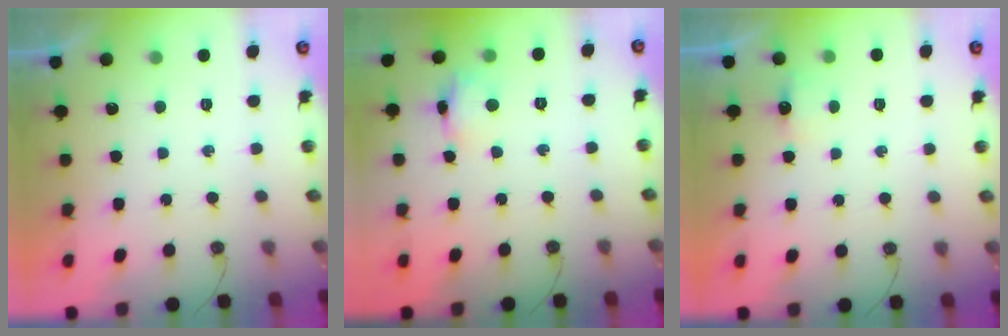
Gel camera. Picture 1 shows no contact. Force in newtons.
{"total": 8.0, "press": 7.9, "slide": 0.5}
{"total": 2.8, "press": 2.7, "slide": 0.4}